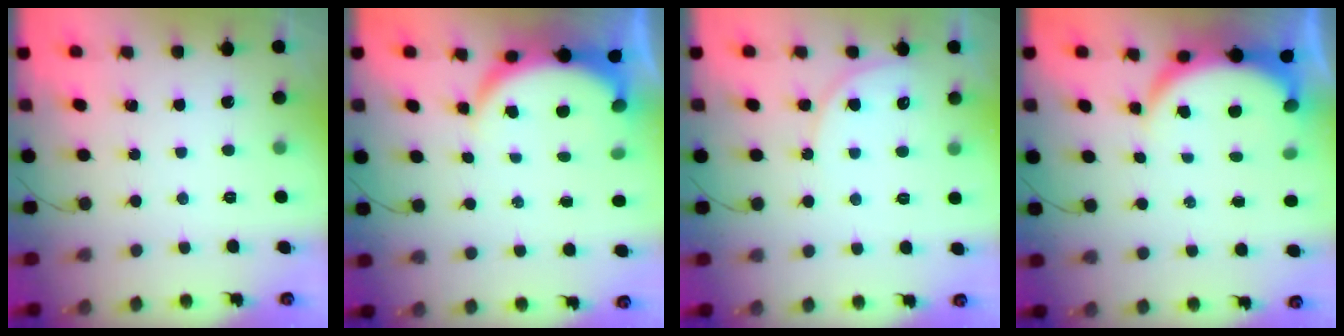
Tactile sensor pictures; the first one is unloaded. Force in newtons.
{"total": 6.2, "press": 6.1, "slide": 0.5}
{"total": 6.2, "press": 6.2, "slide": 0.4}
{"total": 6.2, "press": 6.1, "slide": 0.5}